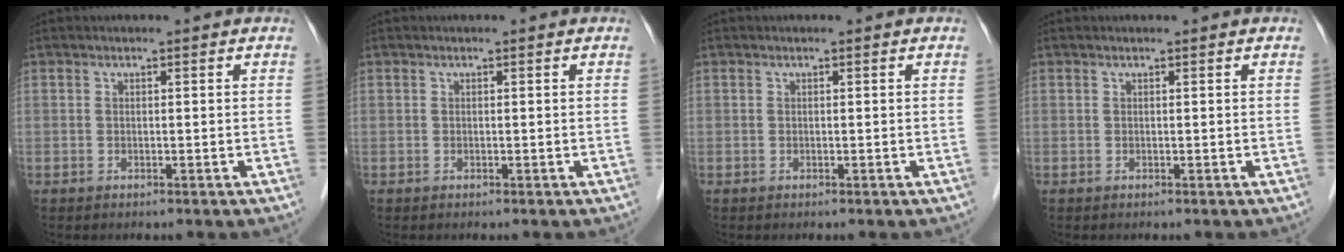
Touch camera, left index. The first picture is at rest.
{"total": 0.0}
{"total": 0.0}
{"total": 0.0}